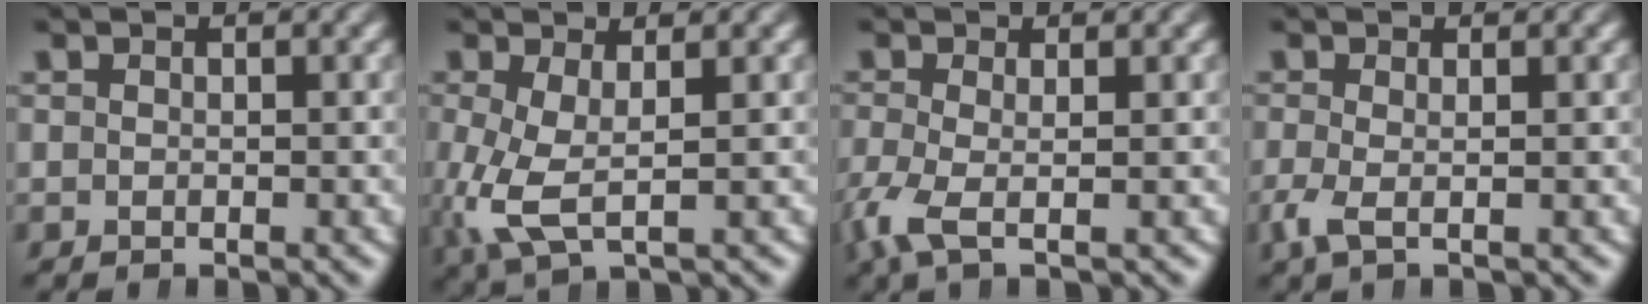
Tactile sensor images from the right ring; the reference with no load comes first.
{"total": 5.1, "force": [-0.9, 3.0, 4.0], "torque": [-0.116, -0.039, 0.006]}
{"total": 2.6, "force": [-1.1, 0.9, 2.2], "torque": [-0.073, -0.025, -0.010]}
{"total": 1.7, "force": [-0.9, 0.4, 1.4], "torque": [-0.048, -0.020, -0.009]}